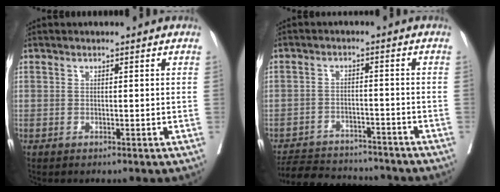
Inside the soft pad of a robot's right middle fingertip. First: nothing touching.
{"total": 11.3, "force": [-10.2, 4.2, 2.2], "torque": [-0.035, 0.007, -0.147]}